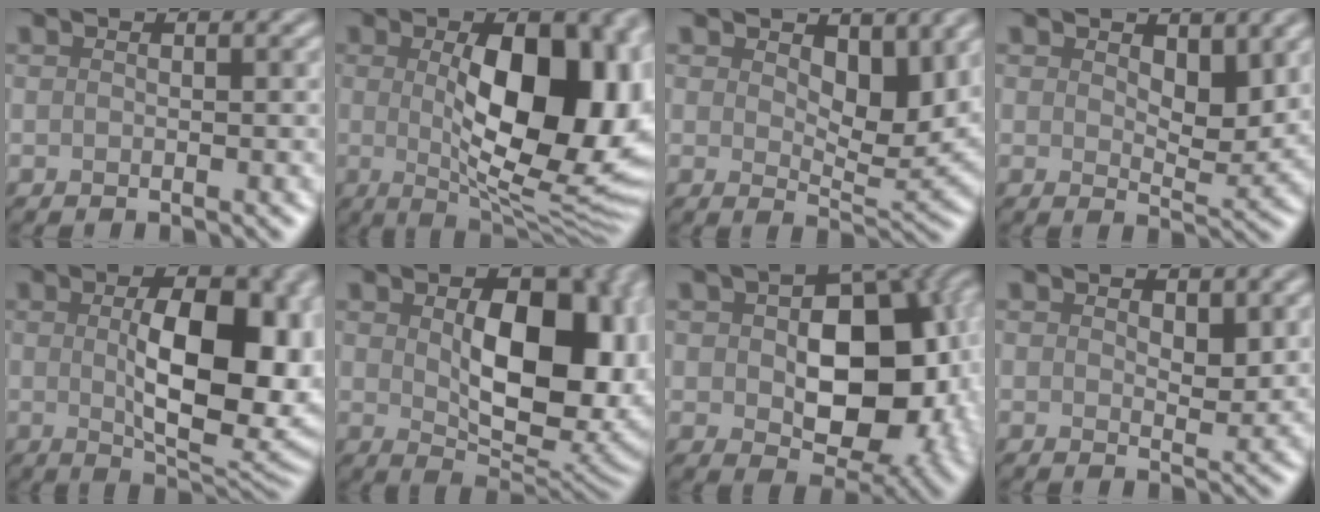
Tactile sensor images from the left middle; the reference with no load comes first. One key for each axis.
{"total": 13.3, "fx": 0.8, "fy": 5.8, "fz": 11.9, "tx": -0.152, "ty": -0.008, "tz": 0.018}
{"total": 4.5, "fx": 2.1, "fy": 2.3, "fz": 3.3, "tx": -0.052, "ty": -0.011, "tz": 0.031}
{"total": 3.4, "fx": 1.5, "fy": 1.8, "fz": 2.5, "tx": -0.040, "ty": -0.010, "tz": 0.024}
{"total": 10.8, "fx": 0.3, "fy": 5.1, "fz": 9.5, "tx": -0.140, "ty": -0.008, "tz": 0.015}
{"total": 11.5, "fx": 1.4, "fy": 6.9, "fz": 9.1, "tx": -0.134, "ty": -0.021, "tz": 0.037}
{"total": 13.7, "fx": 0.2, "fy": 8.8, "fz": 10.5, "tx": -0.129, "ty": -0.006, "tz": 0.019}
{"total": 1.9, "fx": 0.9, "fy": 1.0, "fz": 1.3, "tx": -0.018, "ty": -0.007, "tz": 0.017}